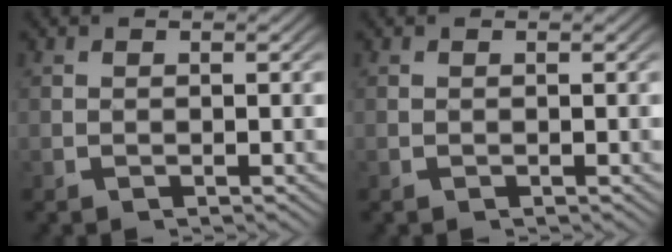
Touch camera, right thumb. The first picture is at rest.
{"total": 0.0}